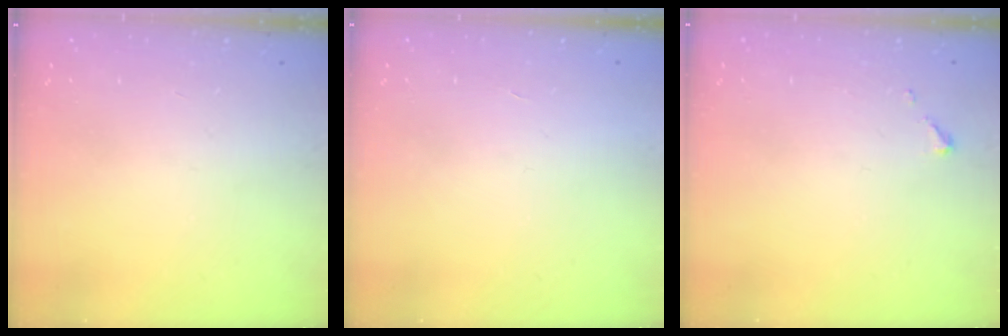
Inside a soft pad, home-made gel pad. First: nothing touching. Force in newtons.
{"total": 1.8, "press": 1.8, "slide": 0.1}
{"total": 2.6, "press": 2.6, "slide": 0.3}